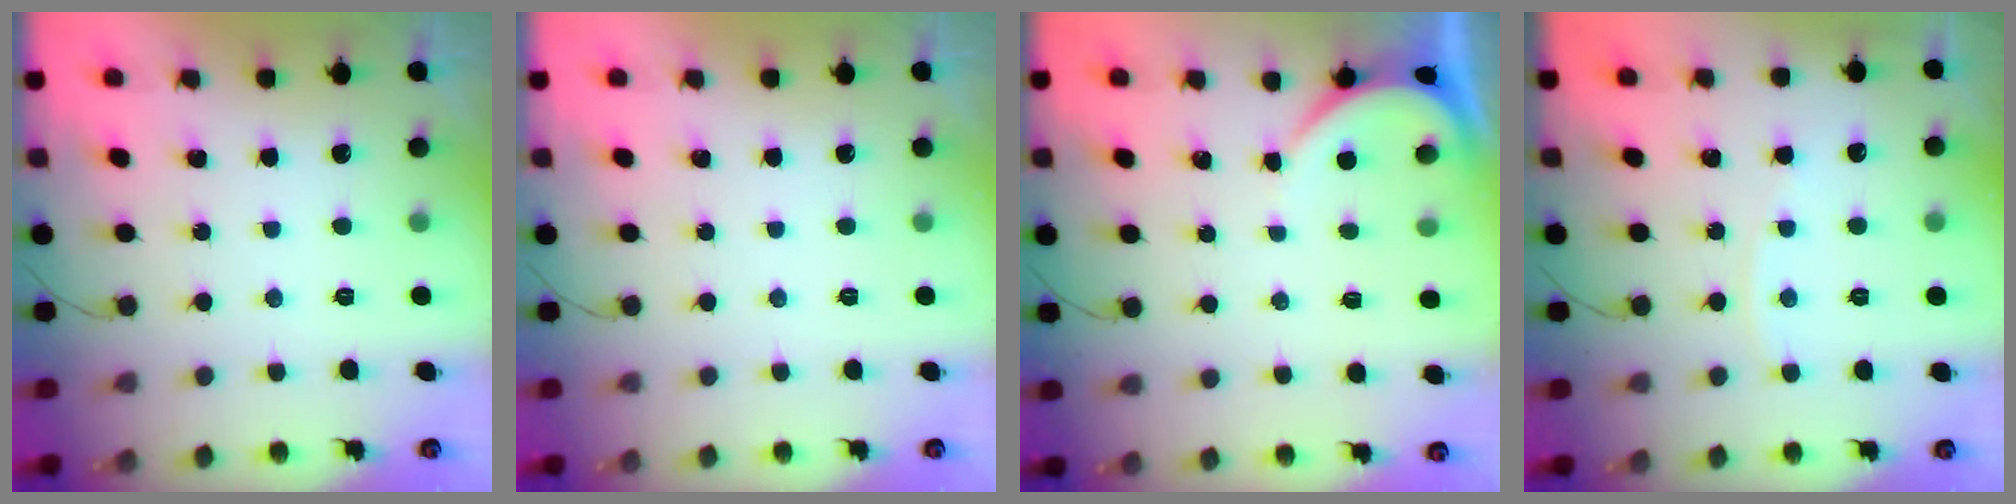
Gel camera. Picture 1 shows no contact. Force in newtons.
{"total": 0.0}
{"total": 2.6, "press": 2.6, "slide": 0.2}
{"total": 2.6, "press": 2.6, "slide": 0.3}